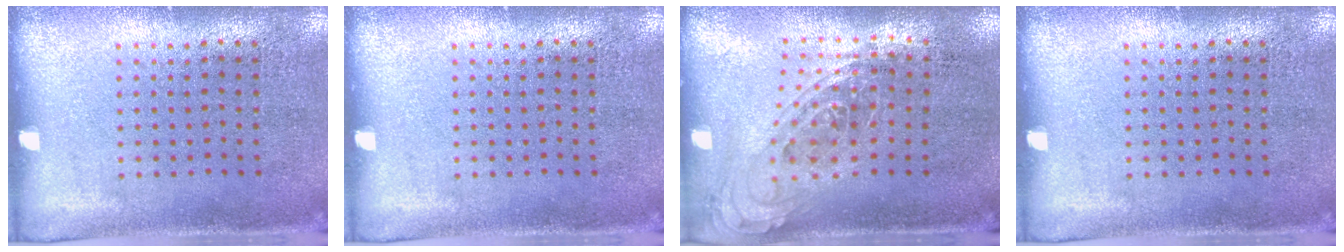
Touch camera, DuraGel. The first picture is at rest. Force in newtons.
{"total": 0.0}
{"total": 0.8, "press": 0.8, "slide": 0.2}
{"total": 0.0}